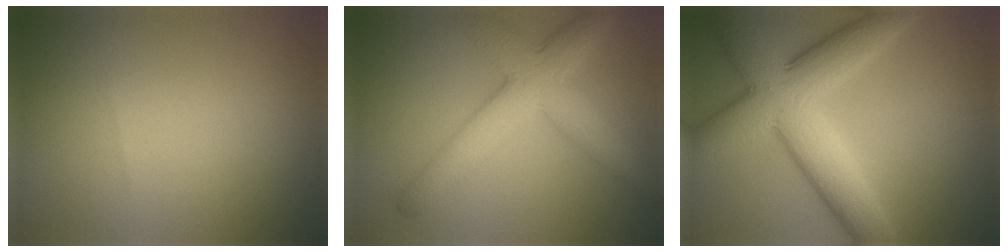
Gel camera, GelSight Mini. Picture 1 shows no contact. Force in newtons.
{"total": 6.8, "press": 6.8, "slide": 0.1}
{"total": 9.5, "press": 9.5, "slide": 0.2}